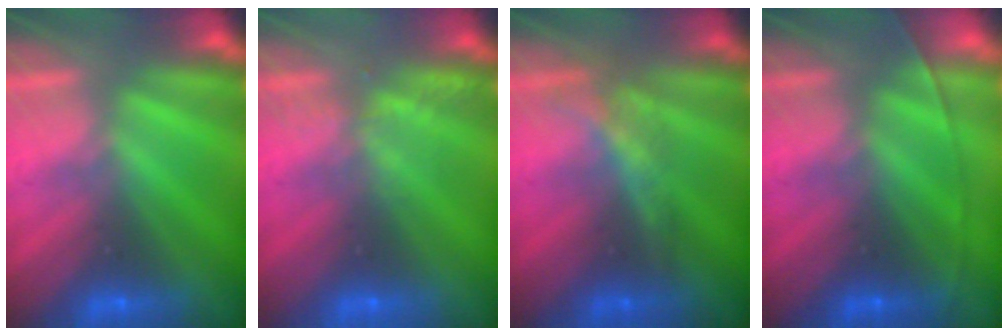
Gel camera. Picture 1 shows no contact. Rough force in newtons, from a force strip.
{"total": 2.2}
{"total": 1.7}
{"total": 1.5}